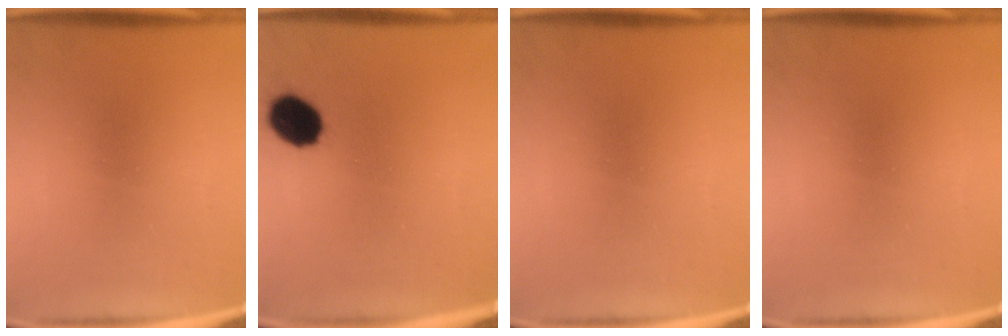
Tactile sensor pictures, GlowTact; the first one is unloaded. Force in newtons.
{"total": 9.2}
{"total": 0.0}
{"total": 0.0}